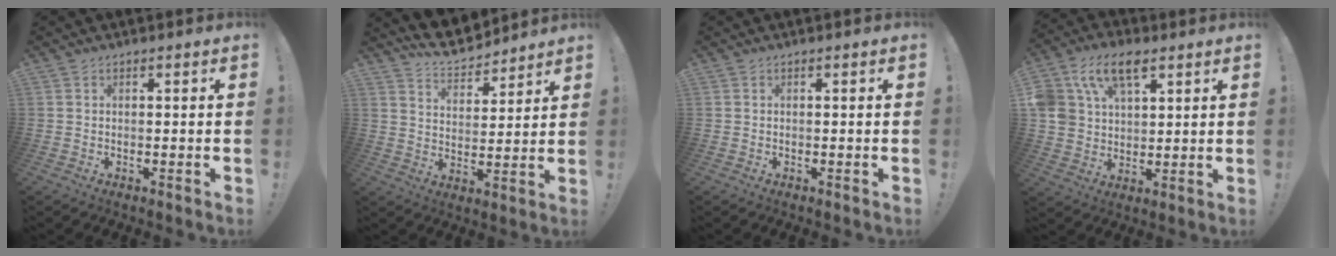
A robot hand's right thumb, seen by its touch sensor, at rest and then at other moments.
{"total": 9.7, "force": [8.8, 3.2, 2.4], "torque": [-0.054, -0.067, 0.166]}
{"total": 0.0}
{"total": 13.0, "force": [7.0, 8.4, 7.1], "torque": [-0.132, -0.019, 0.139]}